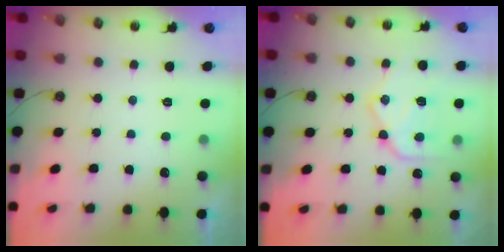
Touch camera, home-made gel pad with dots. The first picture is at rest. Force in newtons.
{"total": 16.7, "press": 16.6, "slide": 1.3}